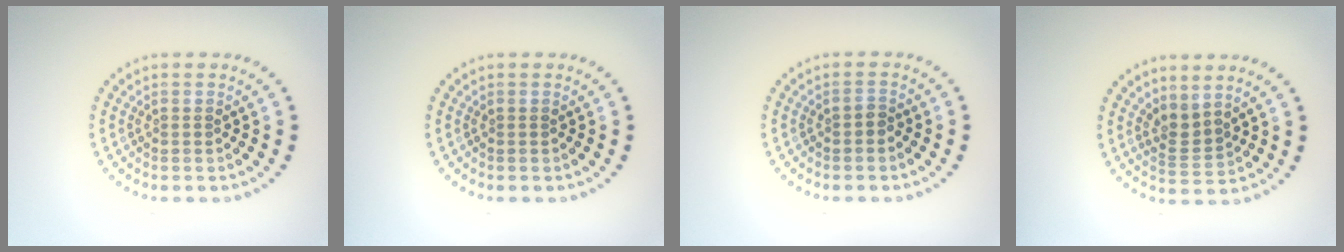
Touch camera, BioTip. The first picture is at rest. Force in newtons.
{"total": 0.0}
{"total": 0.8, "press": 0.8, "slide": 0.2}
{"total": 2.2, "press": 1.6, "slide": 1.6}